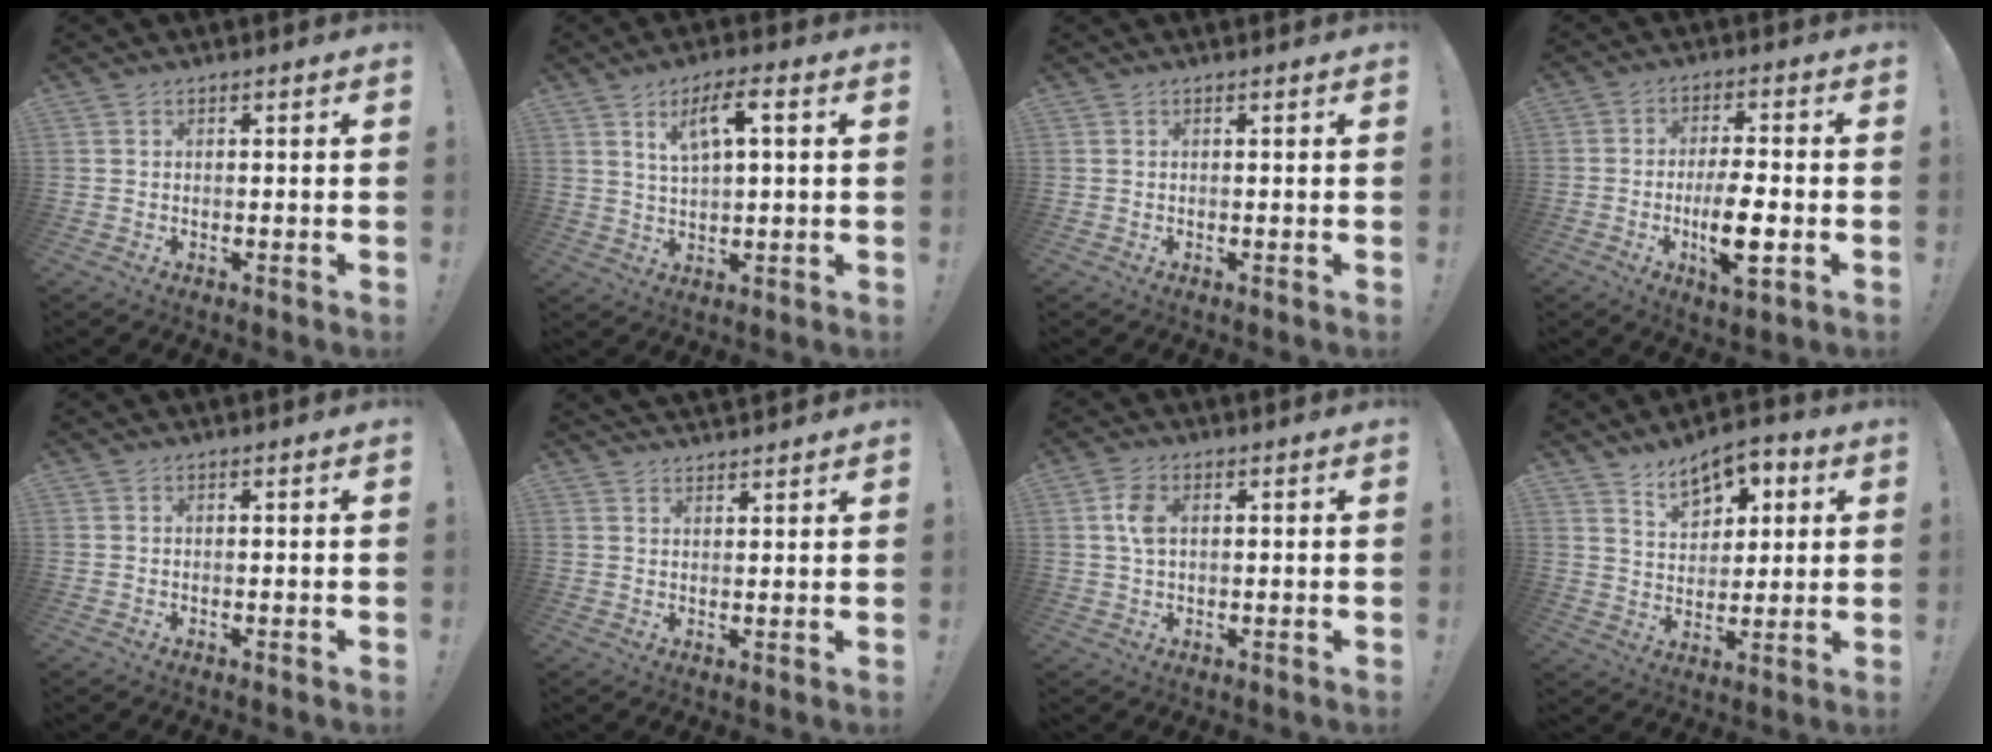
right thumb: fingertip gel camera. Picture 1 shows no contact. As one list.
[{"total": 7.6, "force": [2.9, 2.1, 6.7], "torque": [-0.107, -0.007, 0.045]}, {"total": 0.0}, {"total": 10.1, "force": [-3.7, 4.3, 8.4], "torque": [-0.149, 0.016, -0.063]}, {"total": 0.0}, {"total": 2.7, "force": [2.6, 0.7, 0.2], "torque": [0.004, -0.020, 0.048]}, {"total": 5.2, "force": [1.2, 3.0, 4.1], "torque": [-0.074, 0.001, 0.017]}, {"total": 10.1, "force": [6.6, 5.9, 4.9], "torque": [-0.074, -0.034, 0.125]}]